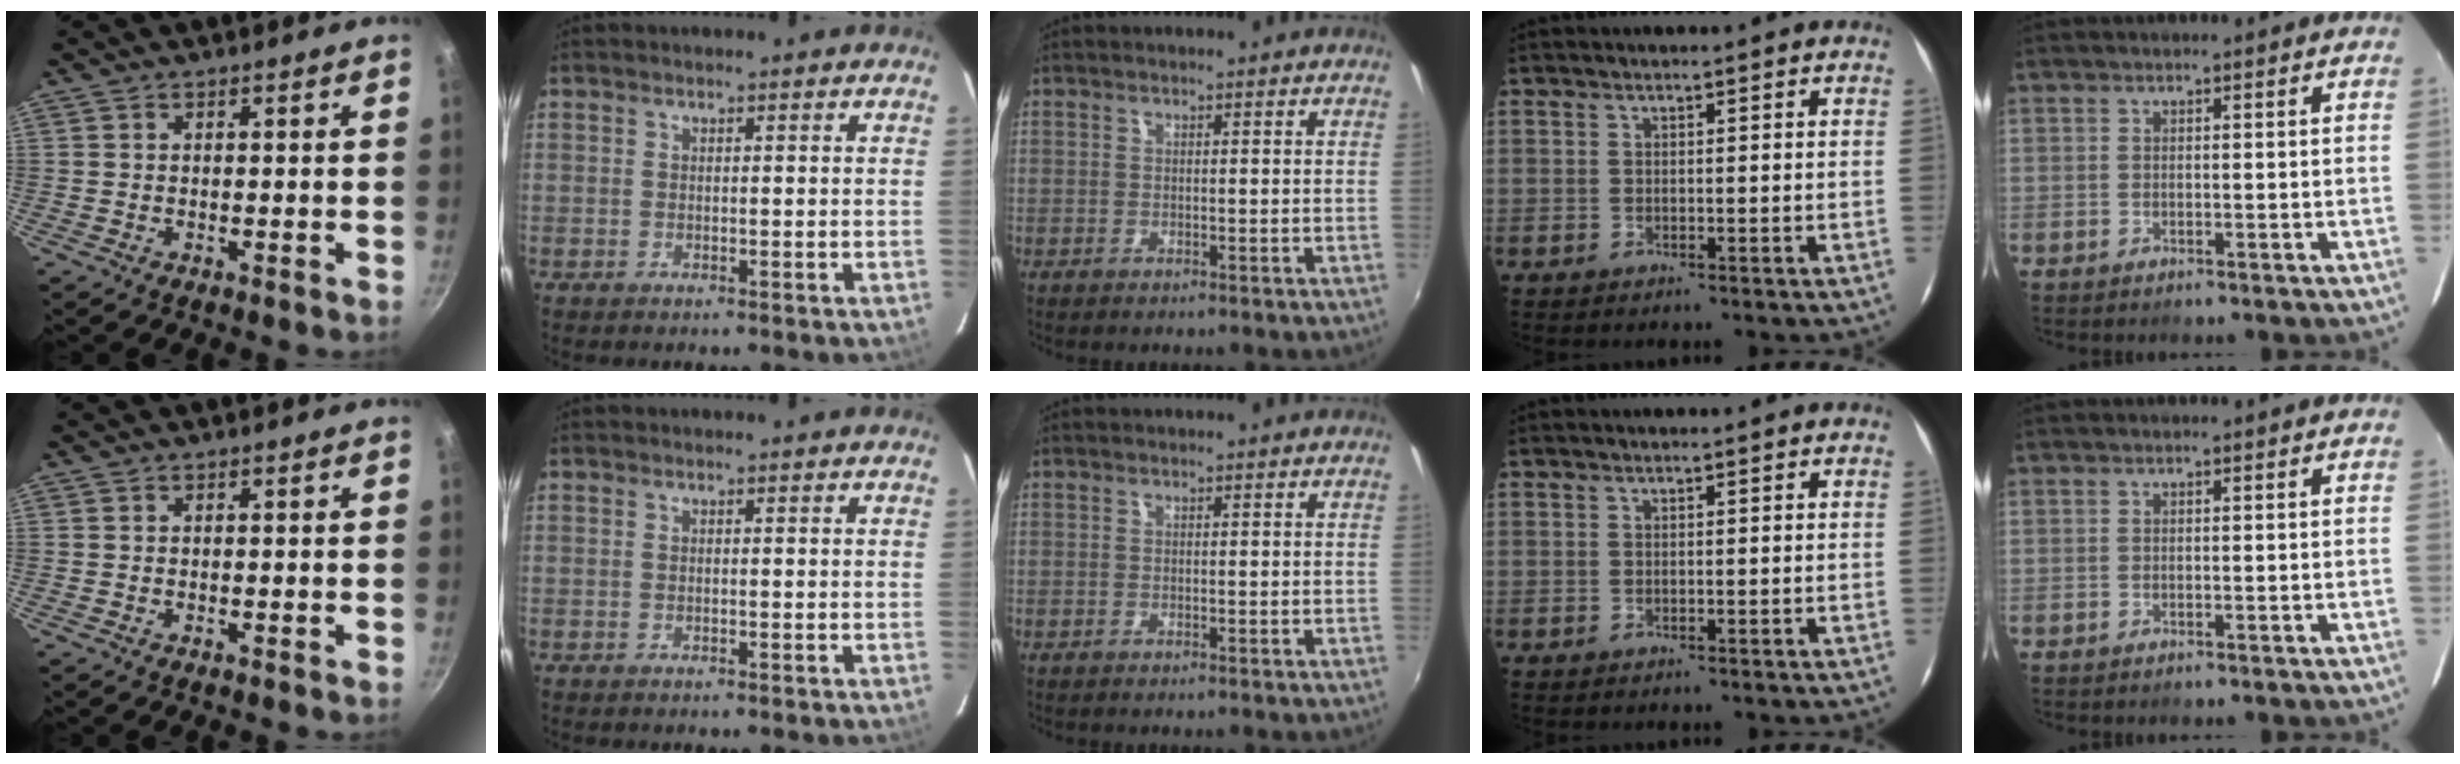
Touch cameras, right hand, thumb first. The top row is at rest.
{}